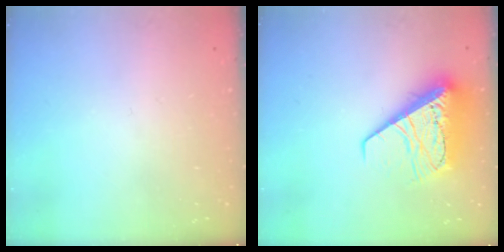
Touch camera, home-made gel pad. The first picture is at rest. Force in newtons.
{"total": 11.6, "press": 11.5, "slide": 1.6}